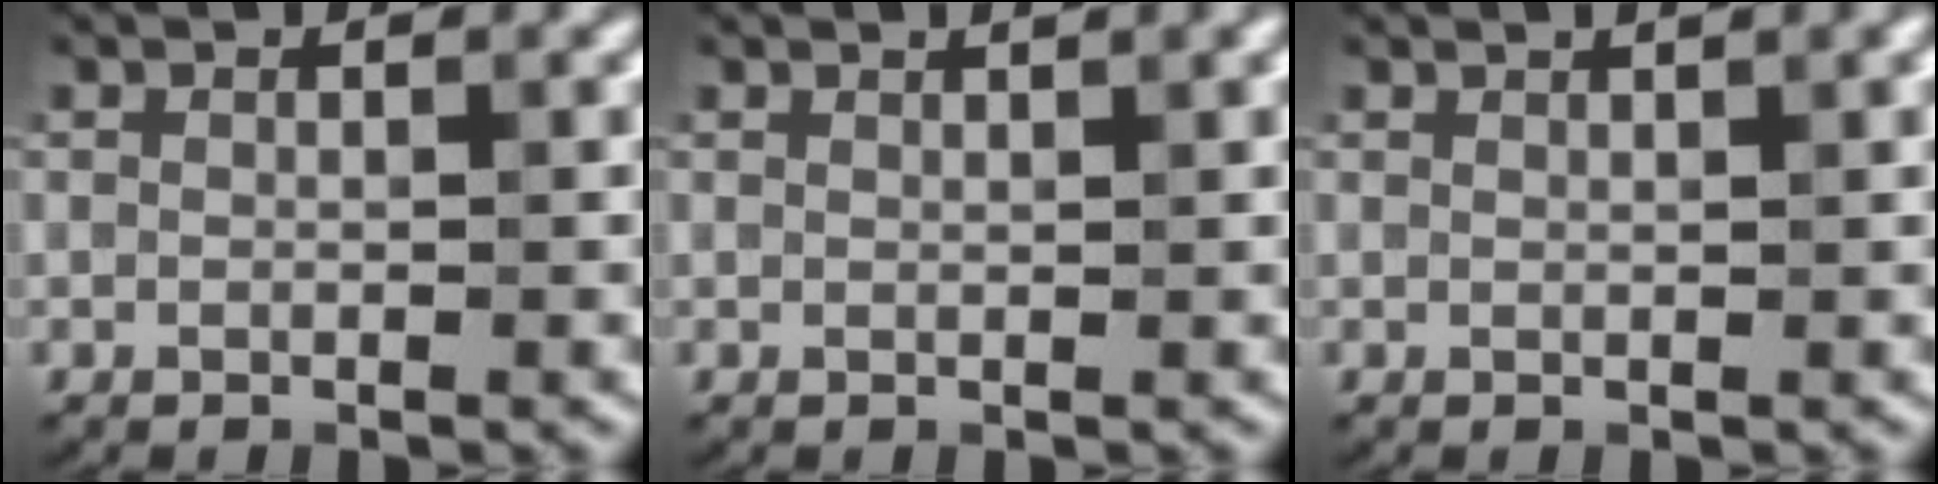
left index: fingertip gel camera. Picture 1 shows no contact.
{"total": 1.6, "force": [1.1, 0.4, 1.1], "torque": [-0.006, 0.001, 0.011]}
{"total": 2.2, "force": [1.3, 0.7, 1.6], "torque": [-0.009, 0.002, 0.011]}